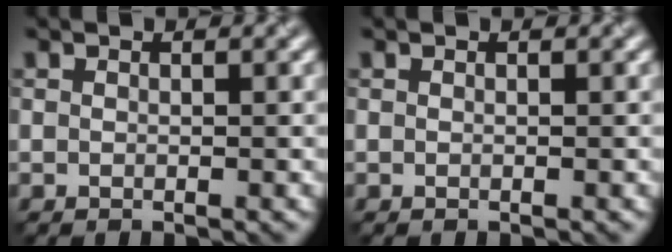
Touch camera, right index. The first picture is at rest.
{"total": 0.0}